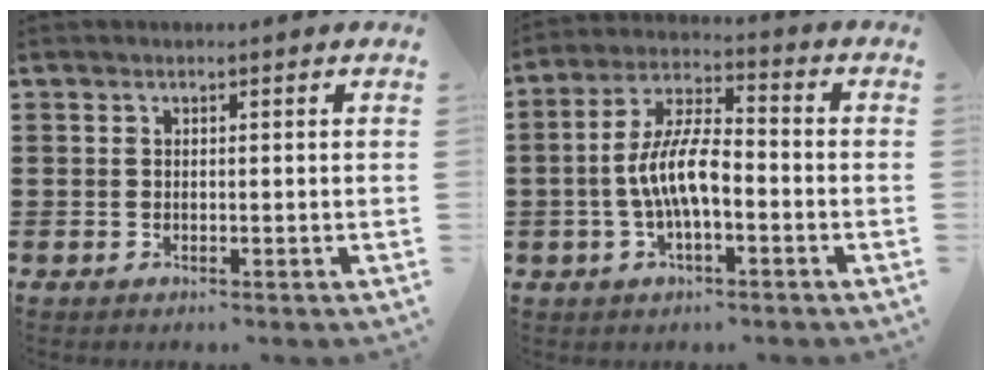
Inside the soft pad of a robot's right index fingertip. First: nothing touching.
{"total": 8.6, "force": [-2.0, 3.1, 7.8], "torque": [-0.168, -0.002, -0.042]}